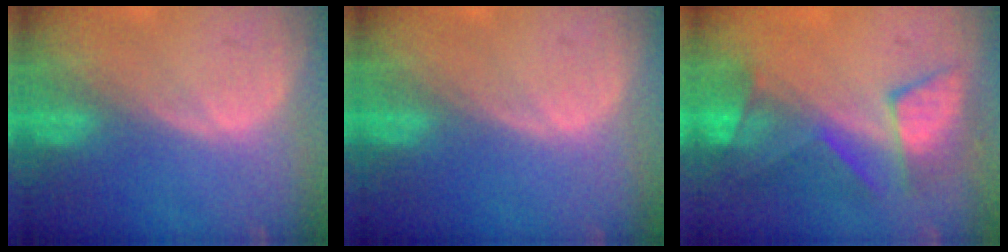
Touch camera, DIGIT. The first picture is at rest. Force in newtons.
{"total": 0.0}
{"total": 8.1, "press": 7.9, "slide": 1.8}